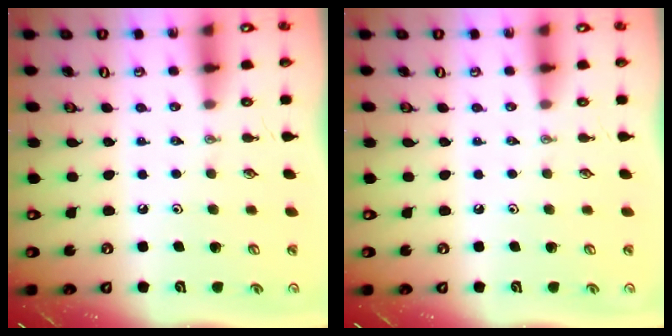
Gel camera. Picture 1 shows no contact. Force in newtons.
{"total": 0.0}